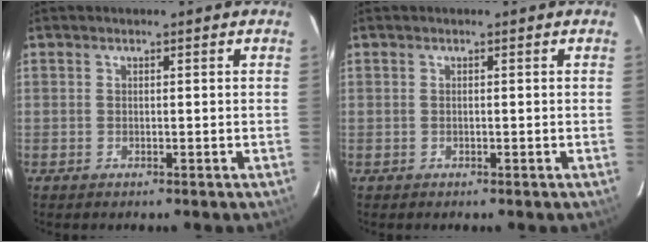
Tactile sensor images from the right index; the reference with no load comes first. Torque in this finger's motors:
{"motor_torque": [0.00, 0.00, 0.00, 0.00]}